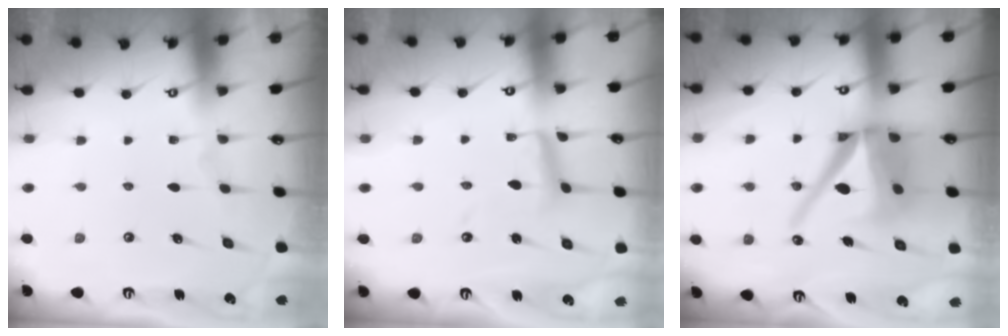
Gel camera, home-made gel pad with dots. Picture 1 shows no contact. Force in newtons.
{"total": 8.4, "press": 8.4, "slide": 0.6}
{"total": 16.6, "press": 16.5, "slide": 1.9}